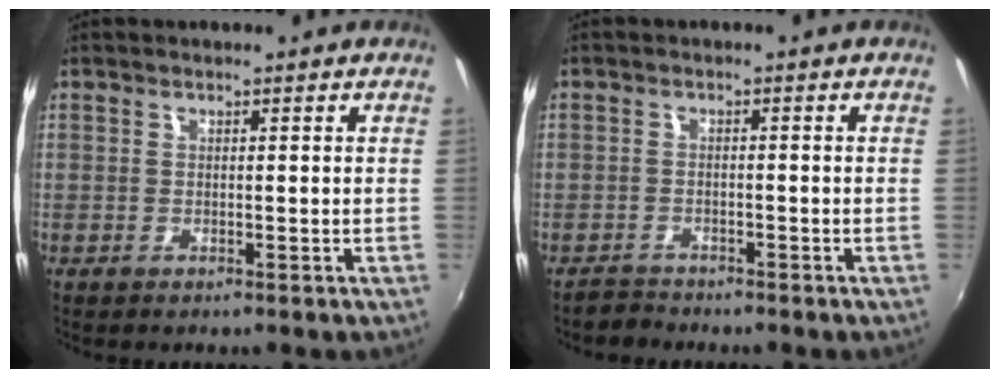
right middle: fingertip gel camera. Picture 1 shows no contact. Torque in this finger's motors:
{"motor_torque": [-0.29, -0.52, -0.62, -0.17]}